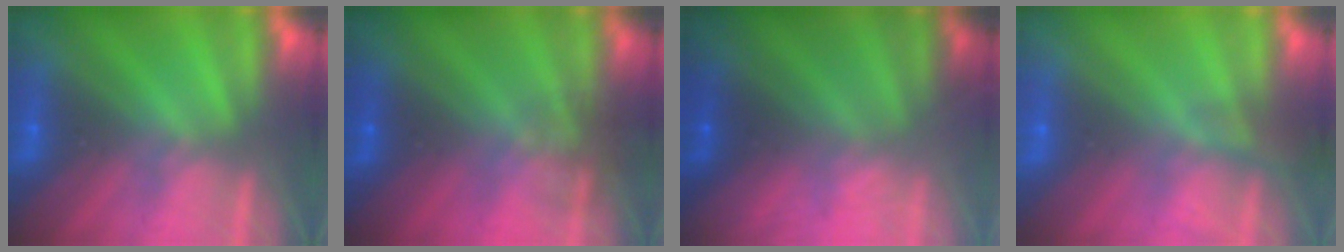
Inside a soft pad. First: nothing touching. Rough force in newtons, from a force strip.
{"total": 1.8}
{"total": 5.6}
{"total": 2.3}